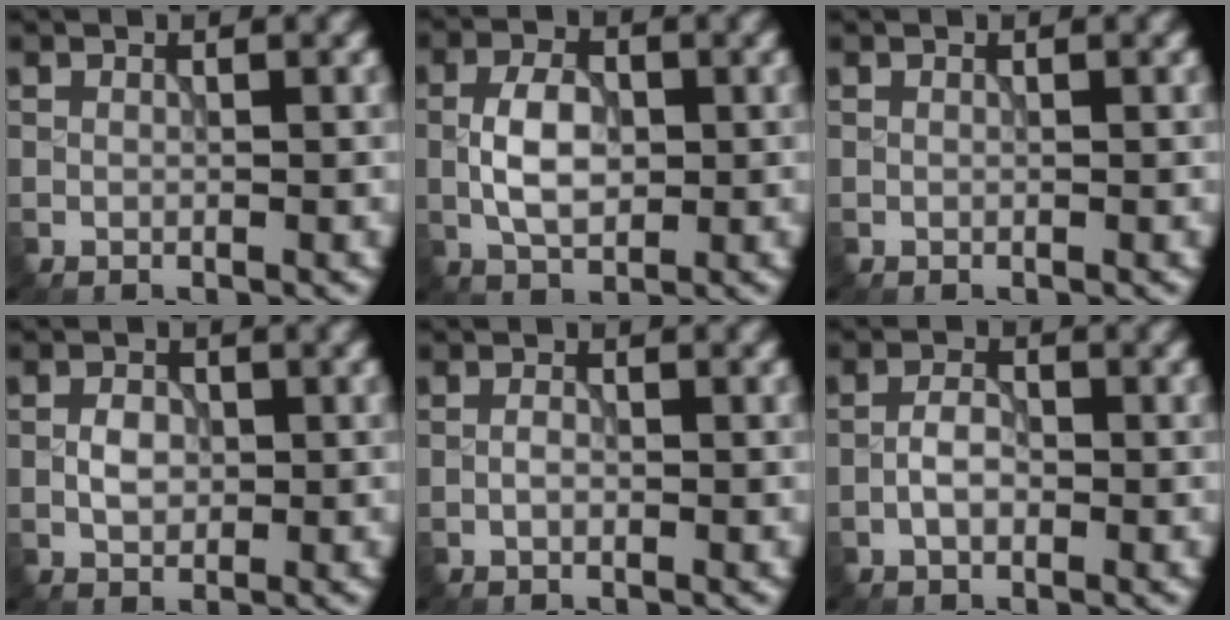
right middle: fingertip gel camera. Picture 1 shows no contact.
{"total": 4.4, "force": [-0.3, 2.5, 3.6], "torque": [-0.072, 0.005, -0.008]}
{"total": 0.0}
{"total": 2.1, "force": [-0.2, 1.5, 1.5], "torque": [-0.028, 0.004, -0.007]}
{"total": 0.9, "force": [-0.3, 0.4, 0.7], "torque": [-0.015, 0.002, -0.009]}
{"total": 2.1, "force": [-0.8, 1.0, 1.7], "torque": [-0.030, 0.005, -0.020]}